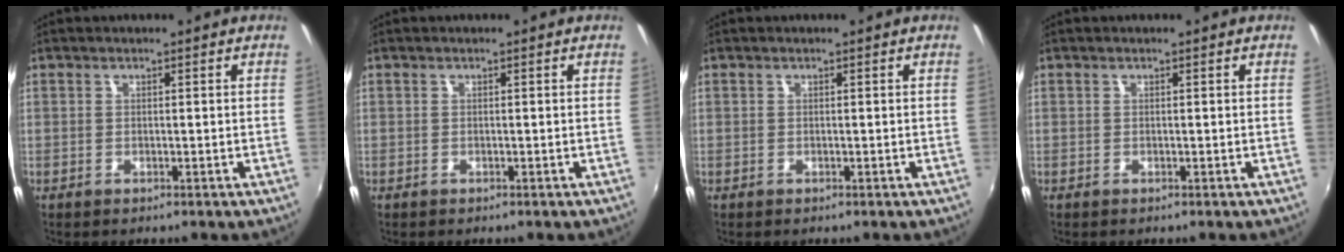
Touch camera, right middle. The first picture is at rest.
{"total": 0.0}
{"total": 0.0}
{"total": 0.0}